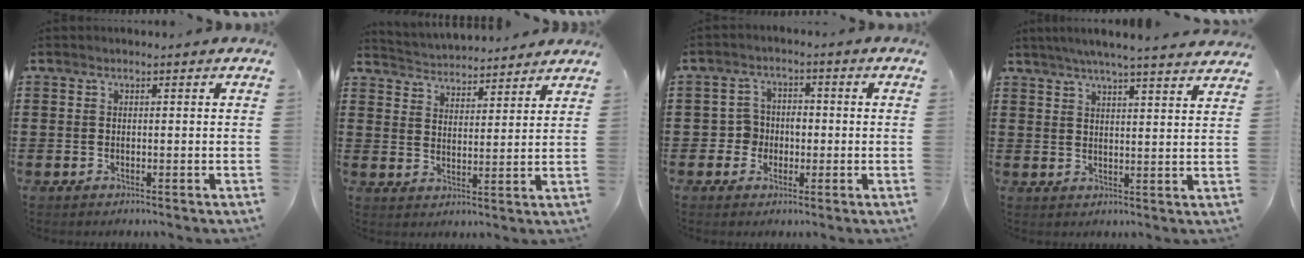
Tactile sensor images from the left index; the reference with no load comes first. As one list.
[{"total": 3.7, "force": [3.6, 0.2, -0.6], "torque": [-0.008, -0.023, 0.062]}, {"total": 3.6, "force": [-1.0, 3.4, 1.0], "torque": [-0.032, 0.007, -0.022]}, {"total": 4.7, "force": [4.3, -0.5, 1.9], "torque": [-0.050, -0.016, 0.075]}]